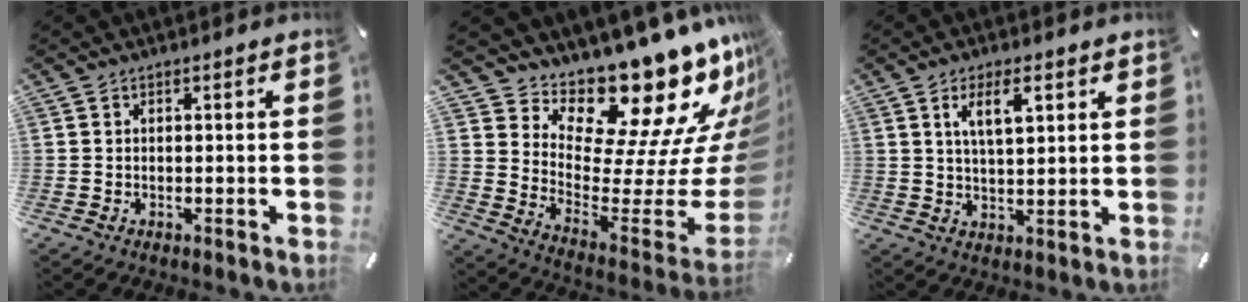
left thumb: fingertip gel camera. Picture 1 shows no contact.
{"total": 19.6, "force": [16.0, 6.2, 9.5], "torque": [-0.121, -0.161, 0.262]}
{"total": 6.7, "force": [3.2, 2.5, 5.3], "torque": [-0.090, -0.005, 0.050]}